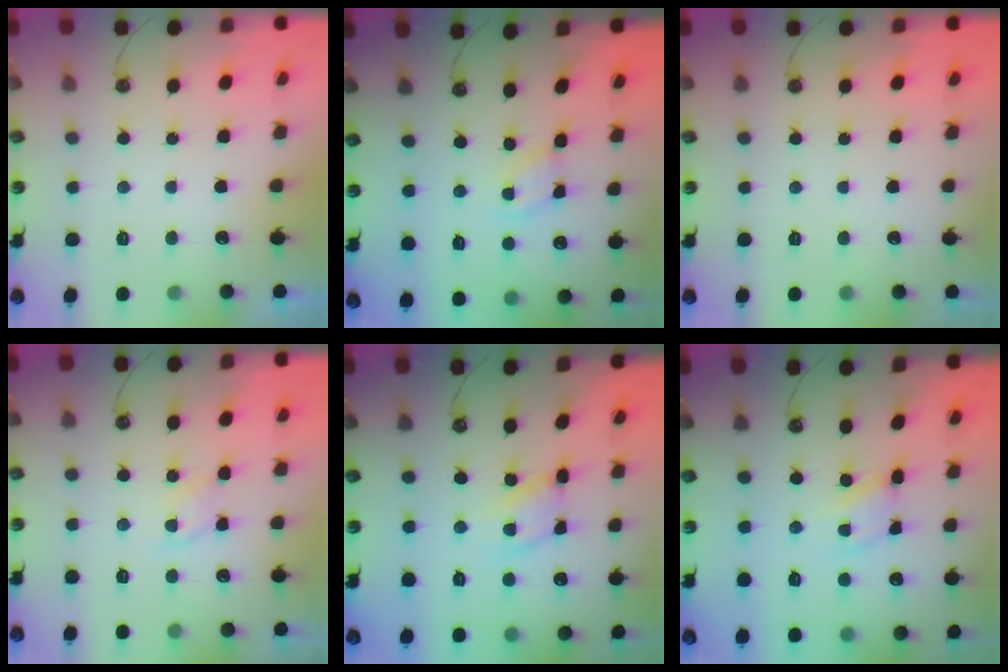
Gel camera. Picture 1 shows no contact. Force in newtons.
{"total": 2.1, "press": 2.1, "slide": 0.4}
{"total": 0.0}
{"total": 6.5, "press": 6.5, "slide": 0.8}
{"total": 12.9, "press": 12.8, "slide": 1.5}
{"total": 4.5, "press": 4.5, "slide": 0.3}